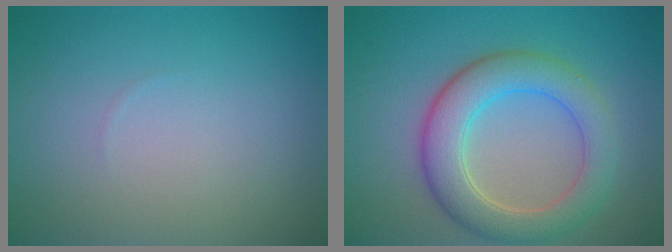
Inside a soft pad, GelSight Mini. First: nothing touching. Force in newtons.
{"total": 6.0, "press": 6.0, "slide": 0.2}